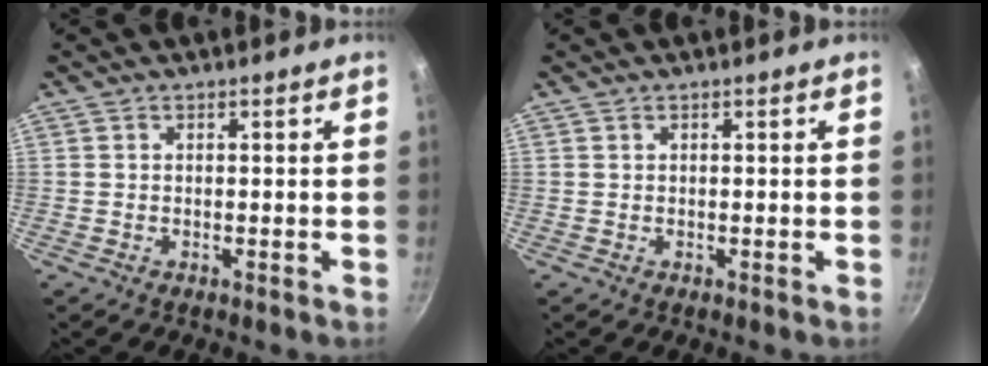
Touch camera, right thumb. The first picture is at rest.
{"total": 0.0}